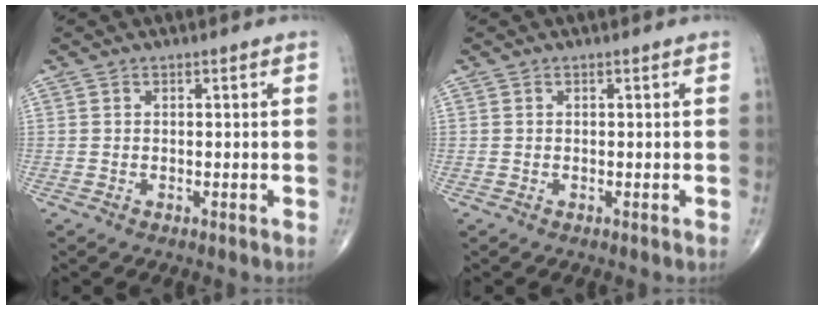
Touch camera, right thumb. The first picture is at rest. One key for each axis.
{"total": 0.0}